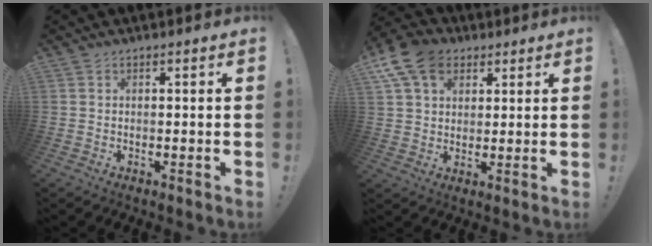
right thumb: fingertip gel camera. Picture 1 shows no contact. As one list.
[{"total": 13.1, "force": [6.1, 9.3, 6.8], "torque": [-0.123, -0.021, 0.121]}]